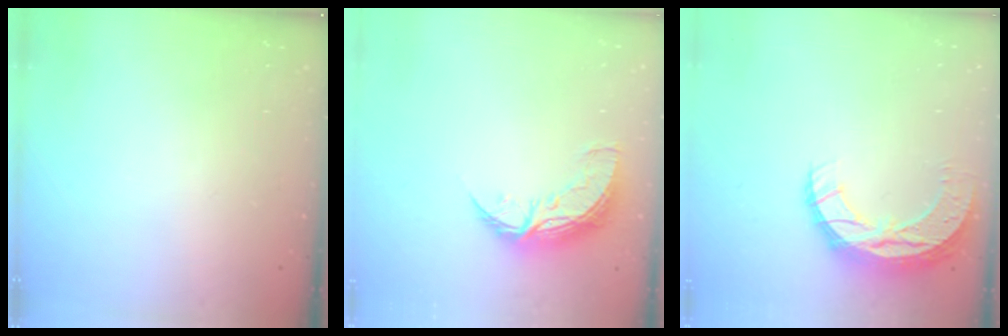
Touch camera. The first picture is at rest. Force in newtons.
{"total": 8.9, "press": 8.9, "slide": 0.6}
{"total": 11.7, "press": 11.6, "slide": 0.8}